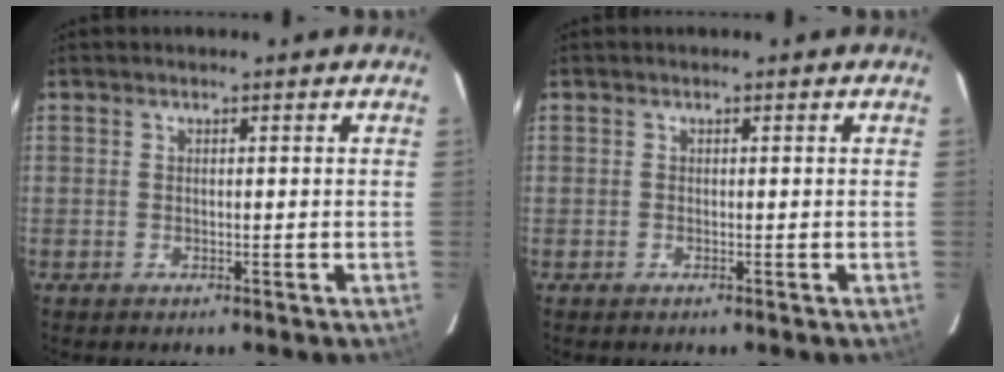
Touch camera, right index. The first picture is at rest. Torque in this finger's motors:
{"motor_torque": [-0.26, 0.18, -0.58, -0.16]}